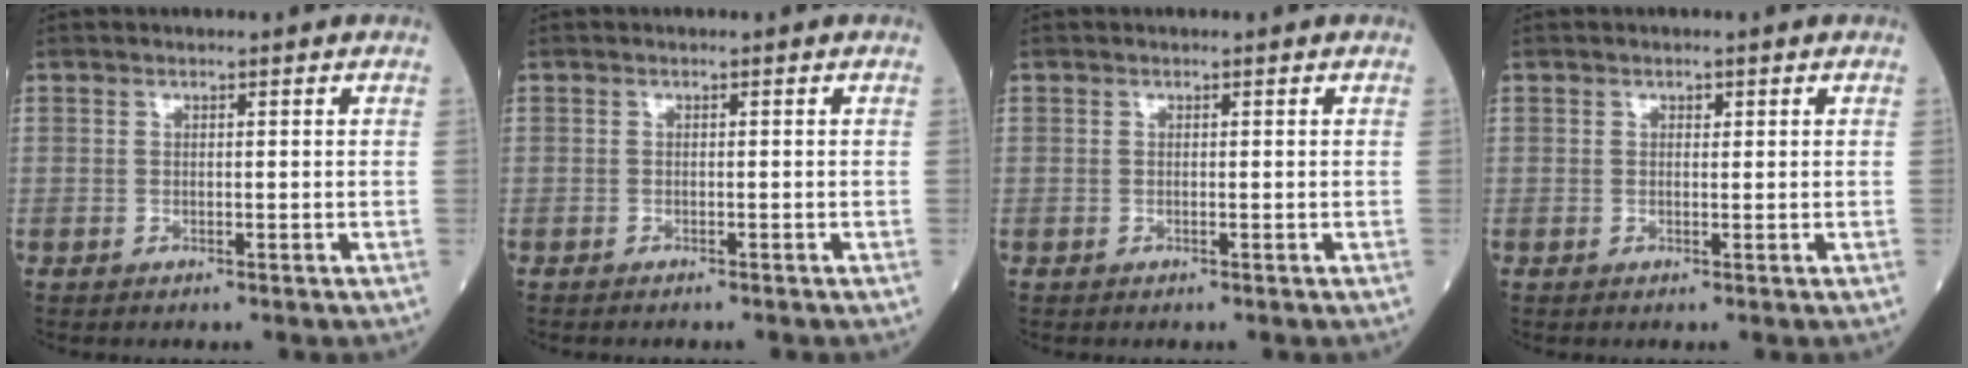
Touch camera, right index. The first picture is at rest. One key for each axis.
{"total": 1.2, "fx": -1.1, "fy": 0.1, "fz": 0.4, "tx": -0.008, "ty": -0.002, "tz": -0.015}
{"total": 0.0}
{"total": 0.7, "fx": 0.3, "fy": 0.4, "fz": 0.4, "tx": -0.005, "ty": 0.000, "tz": 0.003}